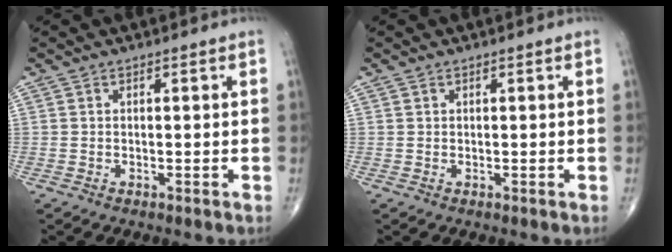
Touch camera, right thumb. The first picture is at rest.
{"total": 0.0}